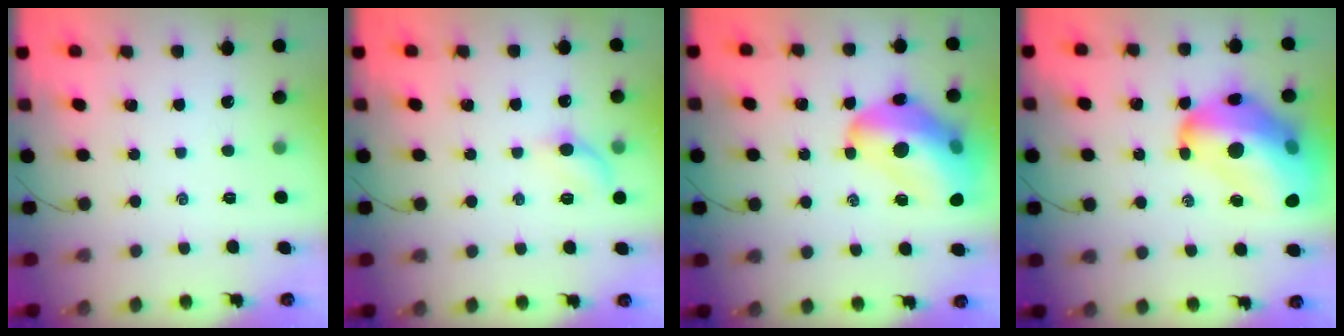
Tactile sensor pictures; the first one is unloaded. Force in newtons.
{"total": 6.2, "press": 6.1, "slide": 0.9}
{"total": 20.8, "press": 20.2, "slide": 5.0}
{"total": 25.8, "press": 25.0, "slide": 6.4}